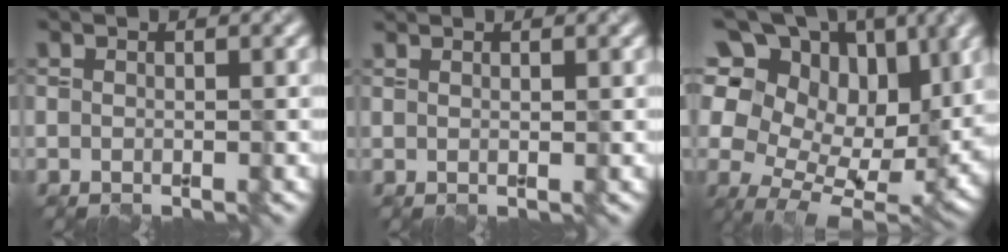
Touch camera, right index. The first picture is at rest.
{"total": 0.7, "force": [0.6, 0.0, 0.3], "torque": [-0.005, -0.002, 0.006]}
{"total": 18.4, "force": [7.9, 10.5, 12.8], "torque": [-0.224, 0.061, 0.117]}